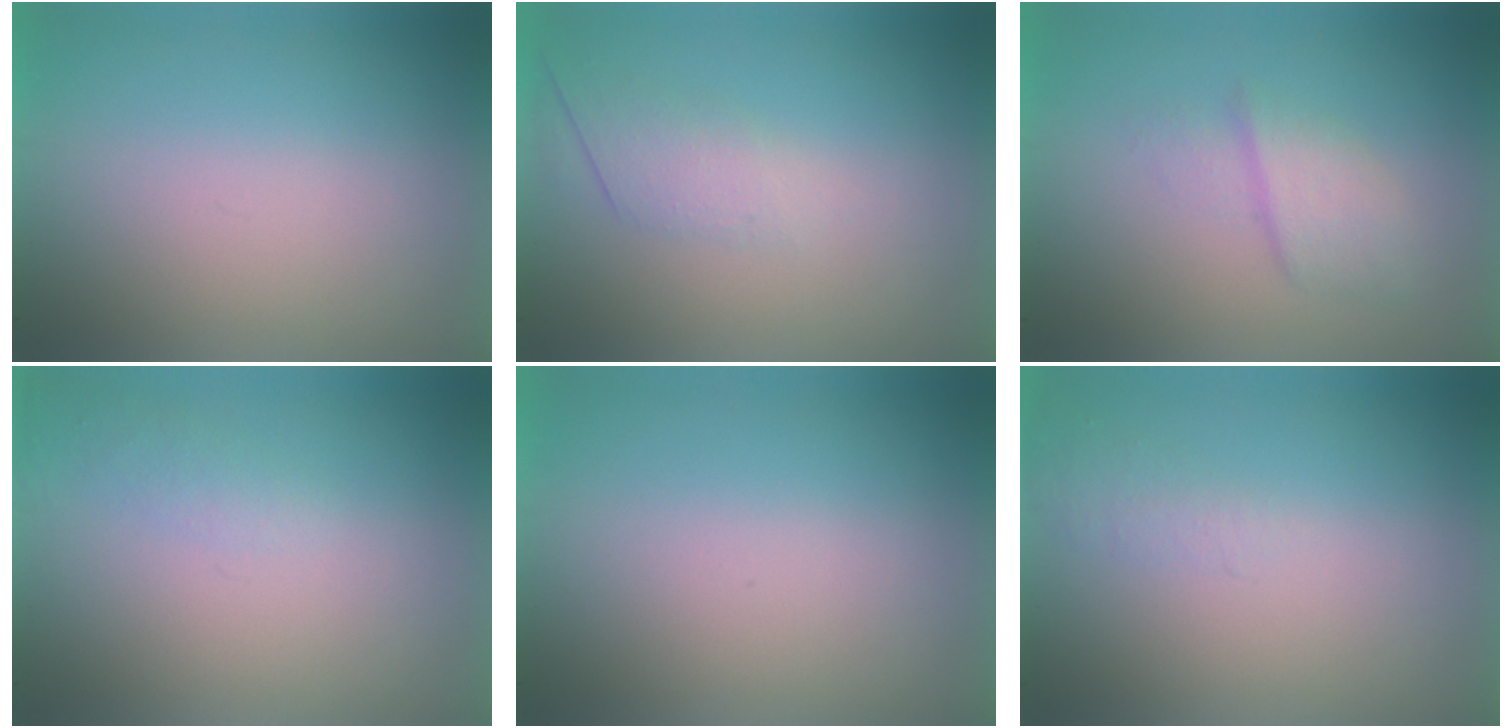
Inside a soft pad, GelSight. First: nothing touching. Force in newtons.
{"total": 2.6}
{"total": 2.2}
{"total": 1.1}
{"total": 0.0}
{"total": 1.1}